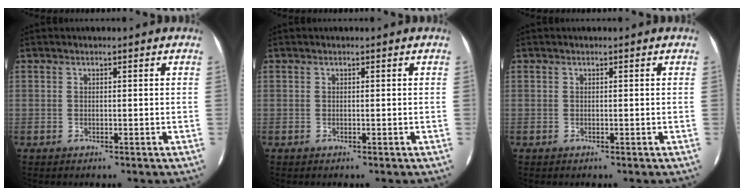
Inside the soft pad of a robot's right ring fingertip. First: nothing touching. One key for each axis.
{"total": 0.0}
{"total": 0.0}